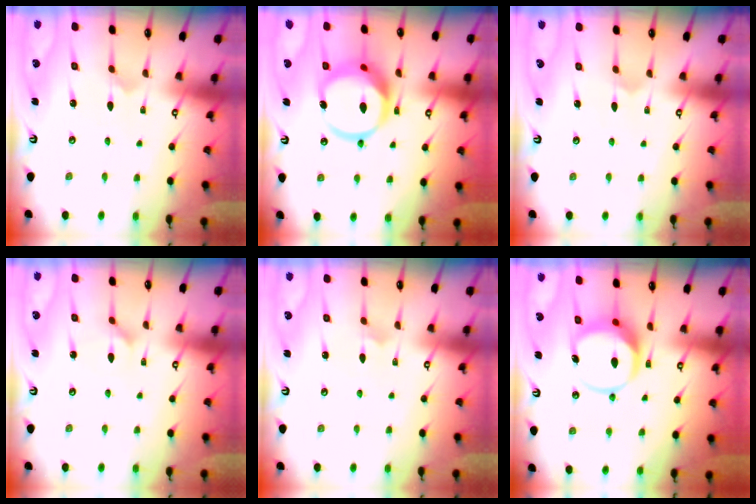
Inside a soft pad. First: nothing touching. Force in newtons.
{"total": 17.0, "press": 16.9, "slide": 1.9}
{"total": 2.9, "press": 2.9, "slide": 0.3}
{"total": 1.8, "press": 1.8, "slide": 0.3}
{"total": 2.1, "press": 2.1, "slide": 0.1}
{"total": 11.0, "press": 10.9, "slide": 1.5}